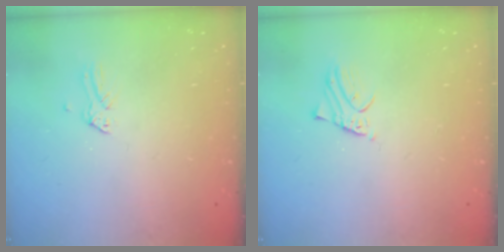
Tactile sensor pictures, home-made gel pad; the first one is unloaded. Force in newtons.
{"total": 1.5, "press": 1.5, "slide": 0.0}